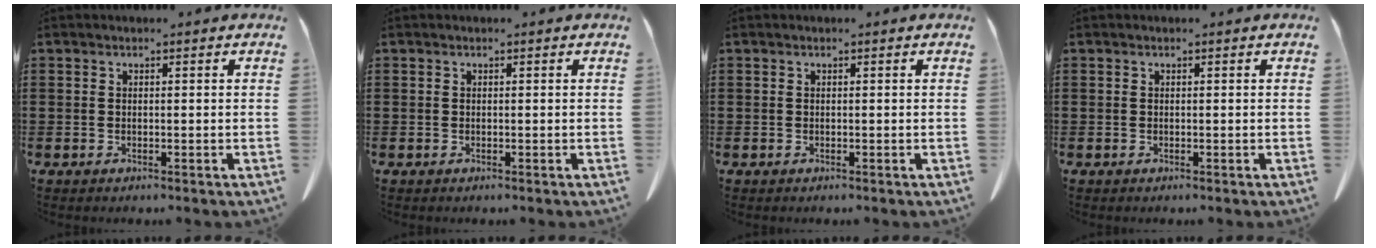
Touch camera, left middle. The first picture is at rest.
{"total": 0.0}
{"total": 0.0}
{"total": 0.0}